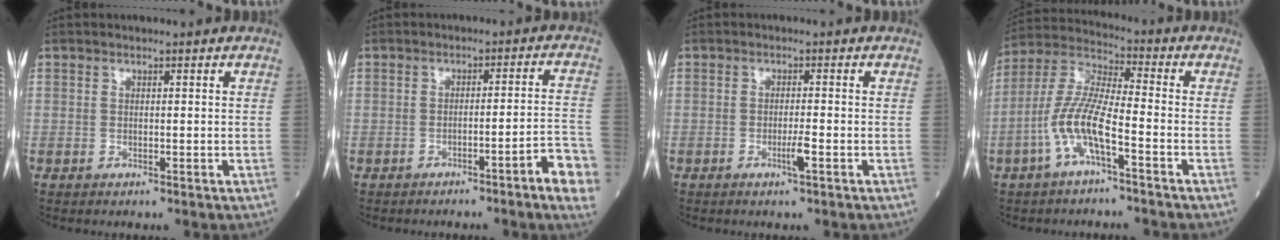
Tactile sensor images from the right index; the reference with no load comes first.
{"total": 7.3, "force": [-3.7, -0.1, 6.3], "torque": [-0.061, 0.012, -0.048]}
{"total": 1.9, "force": [-0.8, -0.2, 1.7], "torque": [-0.035, -0.003, -0.014]}
{"total": 9.9, "force": [-4.0, 1.5, 8.9], "torque": [-0.198, 0.012, -0.081]}